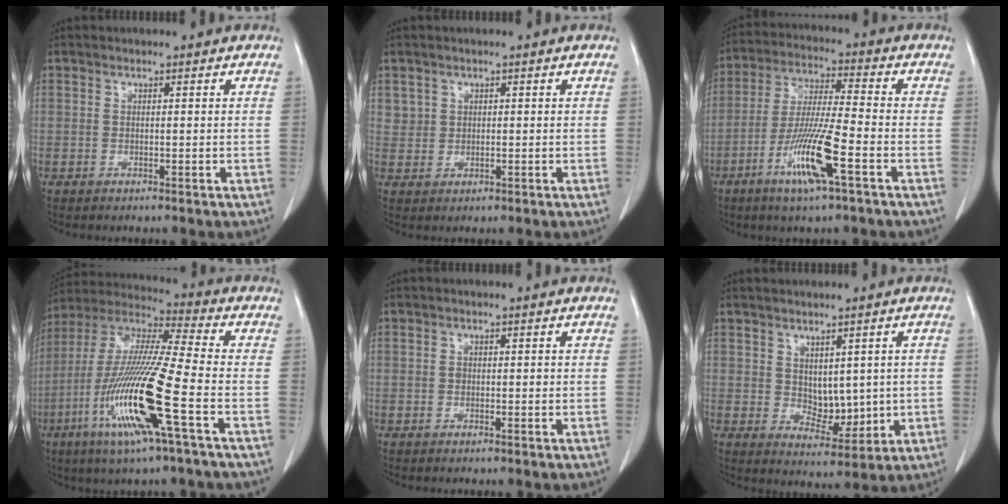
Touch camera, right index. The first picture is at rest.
{"total": 2.2, "force": [1.0, 1.9, 0.1], "torque": [0.014, 0.001, 0.013]}
{"total": 11.7, "force": [-5.2, 0.3, 10.5], "torque": [-0.207, -0.016, -0.101]}
{"total": 18.5, "force": [-6.6, 0.3, 17.3], "torque": [-0.367, -0.027, -0.135]}
{"total": 1.0, "force": [-0.1, 0.7, 0.6], "torque": [-0.009, 0.002, -0.001]}
{"total": 5.8, "force": [0.4, 3.6, 4.5], "torque": [-0.061, -0.004, 0.025]}